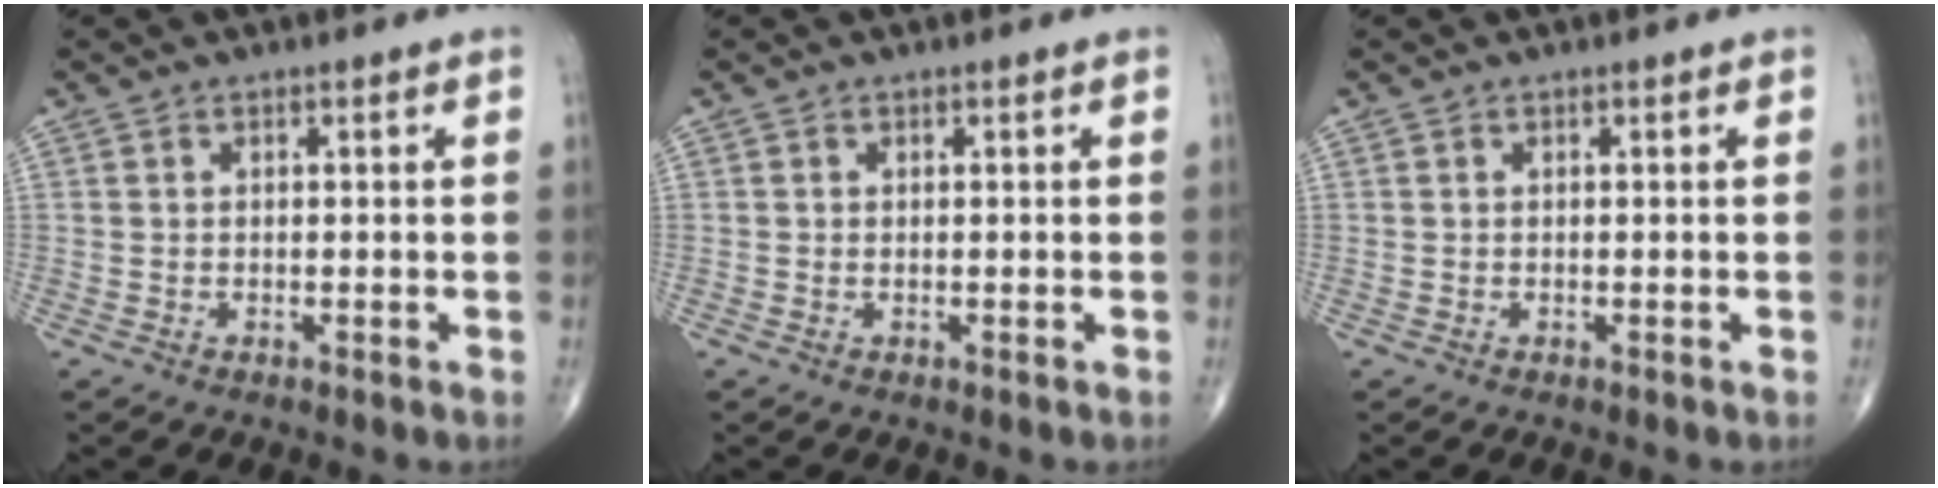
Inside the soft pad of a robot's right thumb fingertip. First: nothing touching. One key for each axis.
{"total": 0.0}
{"total": 0.0}